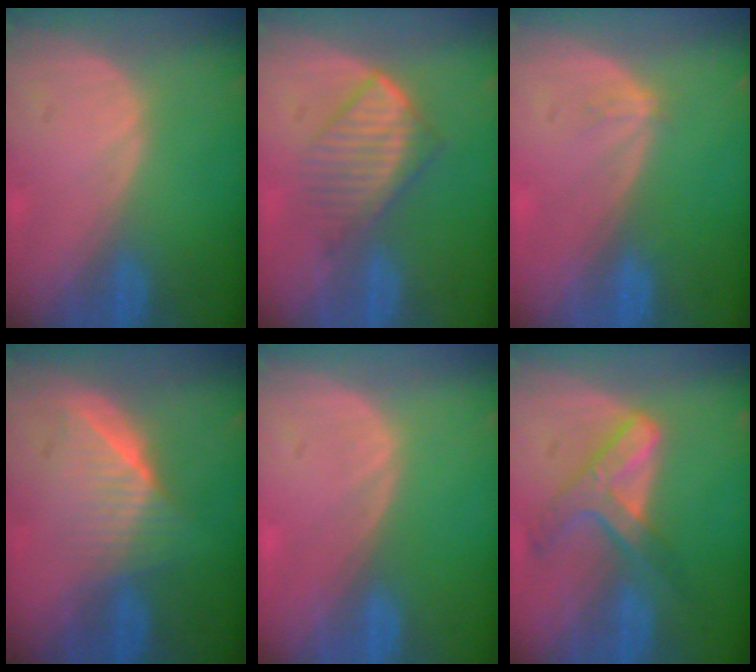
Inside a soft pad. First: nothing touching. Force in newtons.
{"total": 6.9, "press": 6.0, "slide": 3.5}
{"total": 1.2, "press": 0.8, "slide": 0.8}
{"total": 6.5, "press": 5.9, "slide": 2.7}
{"total": 0.5, "press": 0.1, "slide": 0.5}
{"total": 7.1, "press": 6.0, "slide": 3.8}